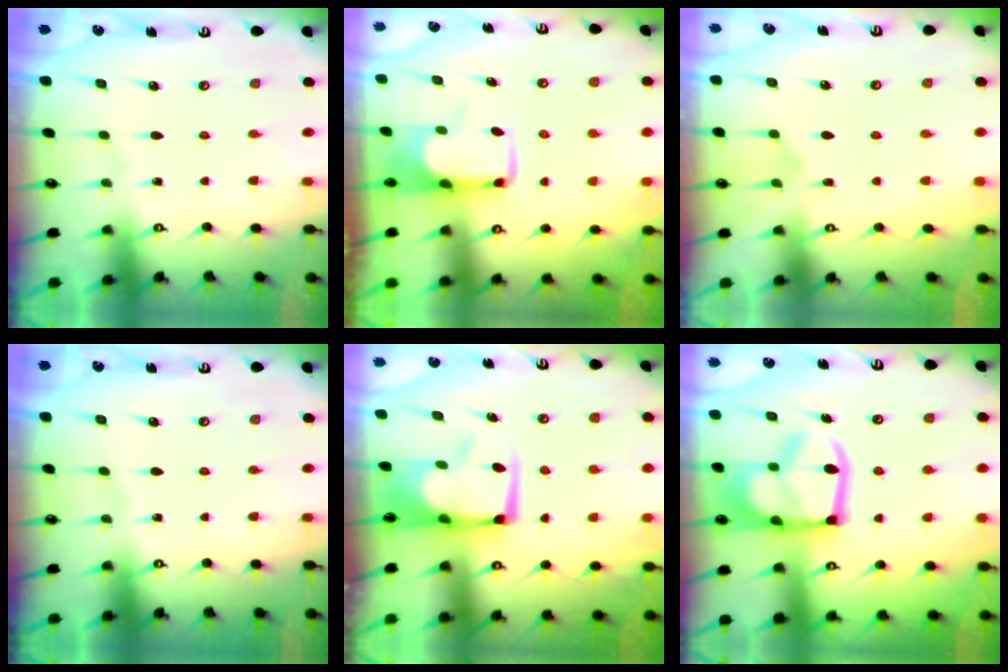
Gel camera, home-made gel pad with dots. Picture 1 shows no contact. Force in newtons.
{"total": 3.2, "press": 3.1, "slide": 0.4}
{"total": 2.9, "press": 2.7, "slide": 1.1}
{"total": 0.0}
{"total": 3.4, "press": 3.3, "slide": 0.8}
{"total": 12.4, "press": 12.3, "slide": 1.7}